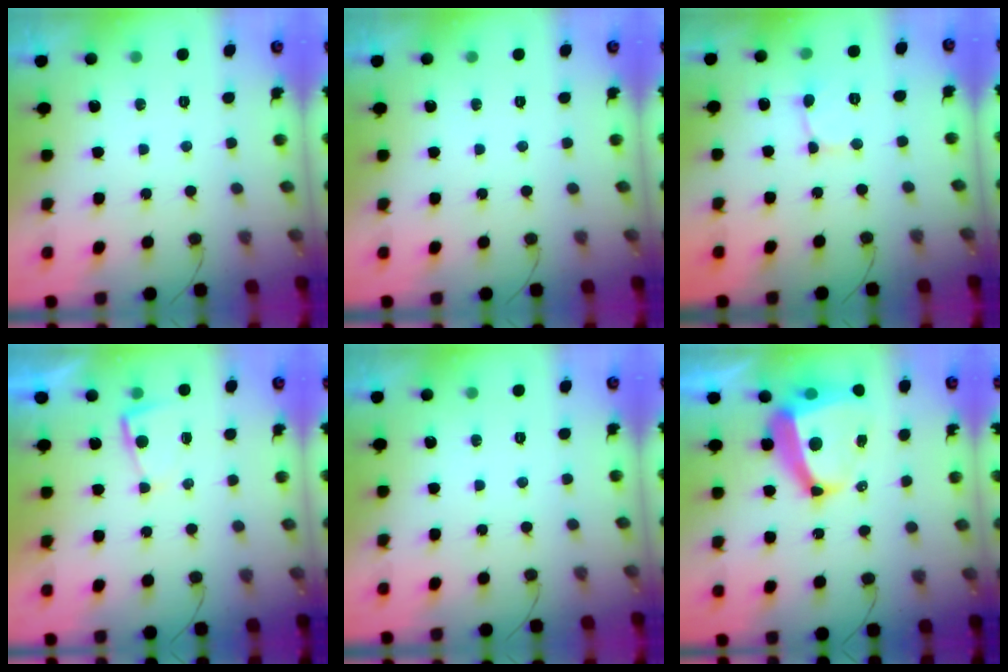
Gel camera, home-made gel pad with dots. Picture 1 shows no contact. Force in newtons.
{"total": 0.0}
{"total": 2.3, "press": 2.3, "slide": 0.2}
{"total": 2.0, "press": 2.0, "slide": 0.4}
{"total": 0.0}
{"total": 11.8, "press": 11.7, "slide": 1.3}